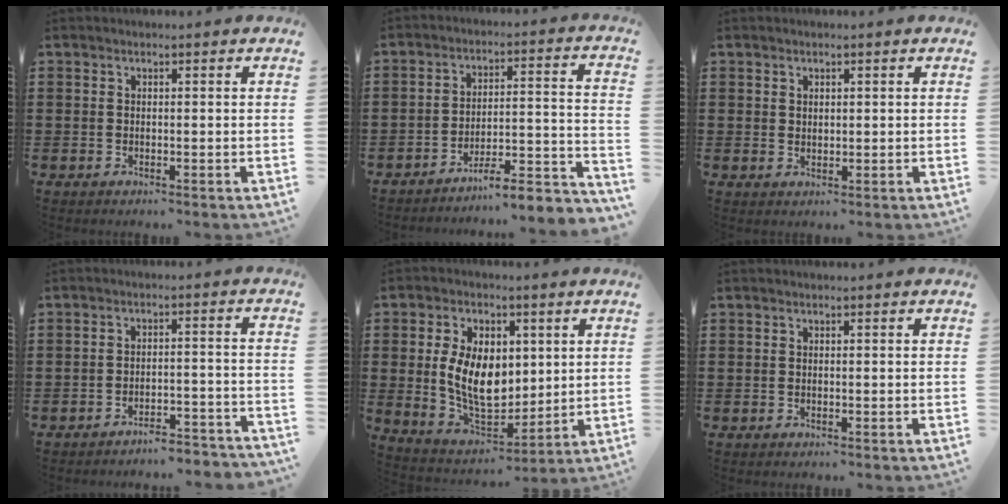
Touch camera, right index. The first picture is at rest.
{"total": 6.1, "force": [-5.7, 0.3, 2.3], "torque": [-0.035, -0.009, -0.112]}
{"total": 1.2, "force": [0.9, 0.8, 0.2], "torque": [-0.006, 0.004, 0.016]}
{"total": 3.9, "force": [-3.9, 0.1, 0.7], "torque": [-0.016, 0.002, -0.081]}
{"total": 9.9, "force": [1.2, 6.6, 7.3], "torque": [-0.153, 0.007, 0.020]}
{"total": 0.0}